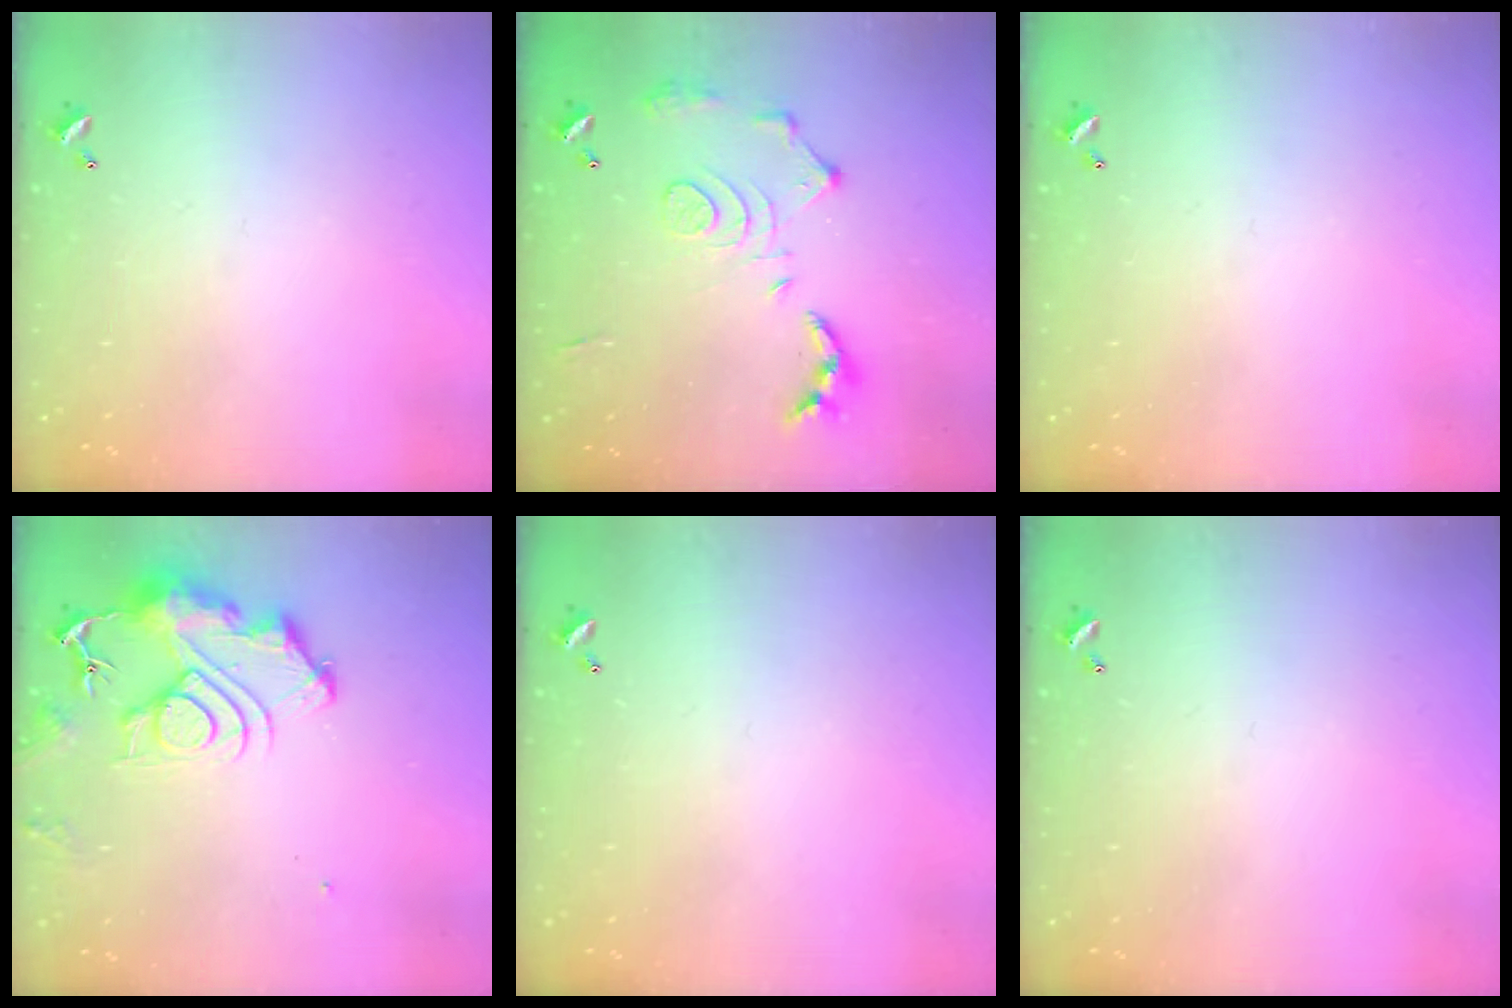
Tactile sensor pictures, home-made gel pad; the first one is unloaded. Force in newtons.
{"total": 14.2, "press": 14.1, "slide": 1.2}
{"total": 0.0}
{"total": 12.2, "press": 12.1, "slide": 1.4}
{"total": 0.0}
{"total": 0.0}